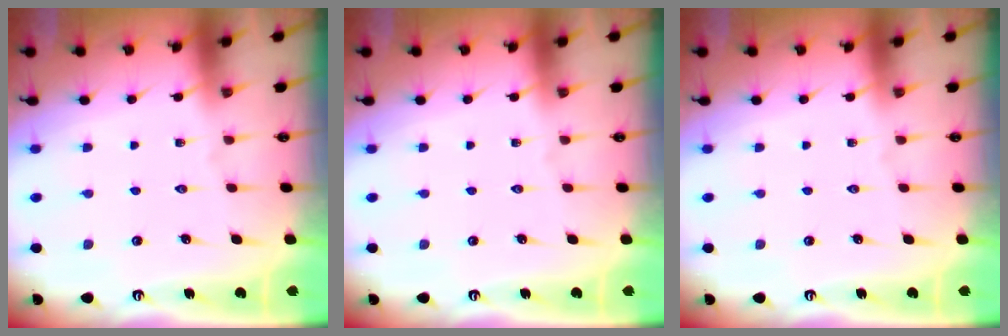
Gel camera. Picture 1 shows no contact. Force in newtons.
{"total": 0.0}
{"total": 0.0}